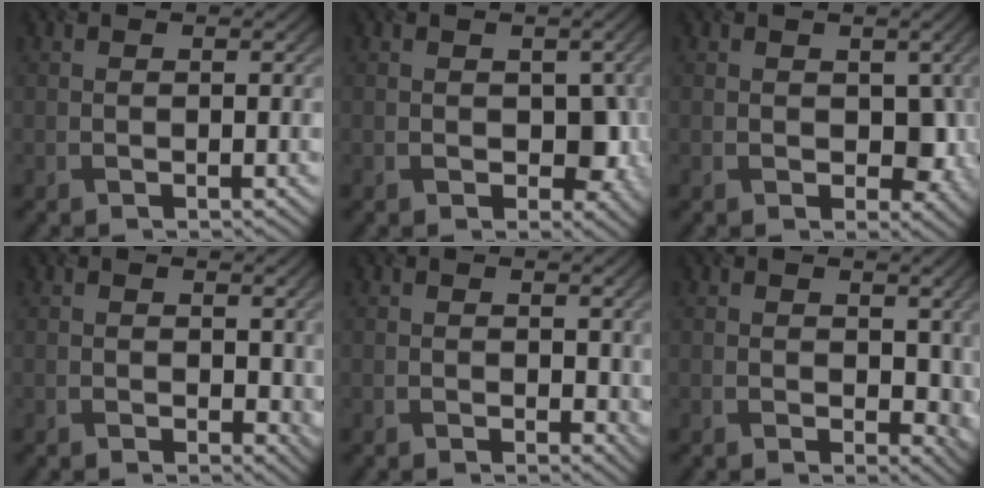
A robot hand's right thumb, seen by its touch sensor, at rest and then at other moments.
{"total": 4.0, "force": [-0.5, 3.0, 2.6], "torque": [-0.036, -0.012, -0.006]}
{"total": 3.9, "force": [-0.2, 3.0, 2.6], "torque": [-0.038, -0.011, -0.001]}
{"total": 2.5, "force": [0.5, 1.9, 1.5], "torque": [-0.024, -0.008, 0.008]}
{"total": 1.9, "force": [0.5, 1.4, 1.1], "torque": [-0.019, -0.007, 0.007]}
{"total": 5.2, "force": [0.5, 3.8, 3.5], "torque": [-0.050, -0.014, 0.012]}